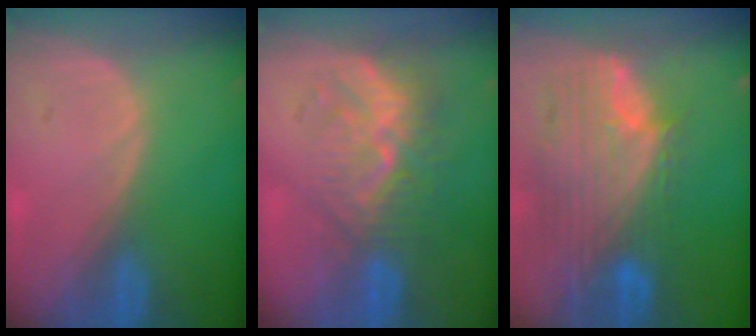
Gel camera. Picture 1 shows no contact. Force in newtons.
{"total": 9.3, "press": 8.3, "slide": 4.1}
{"total": 12.0, "press": 10.2, "slide": 6.3}